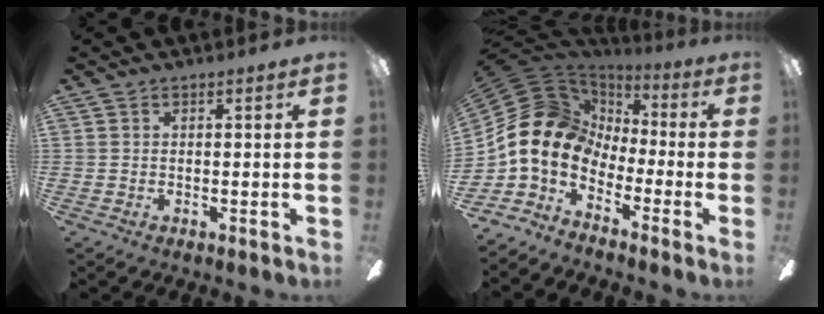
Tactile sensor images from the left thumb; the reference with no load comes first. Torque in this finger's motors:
{"motor_torque": [0.12, 3.82, 0.95, 1.82, 0.14]}